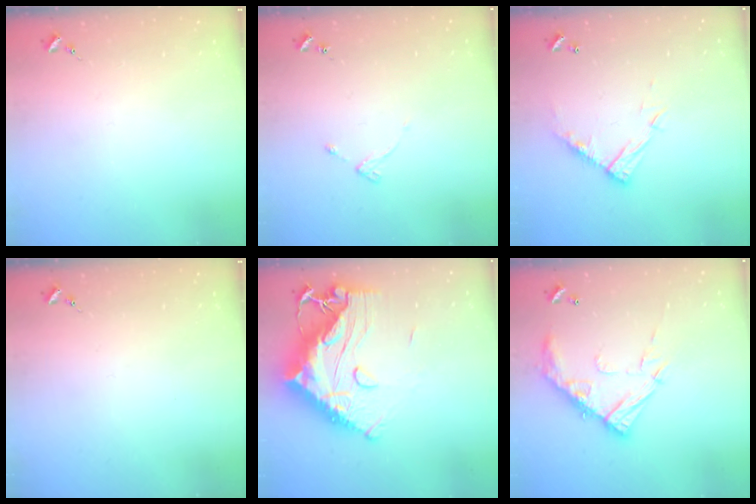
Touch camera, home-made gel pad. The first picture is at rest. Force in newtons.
{"total": 4.3, "press": 4.2, "slide": 0.6}
{"total": 11.4, "press": 11.4, "slide": 0.7}
{"total": 0.0}
{"total": 22.9, "press": 22.7, "slide": 2.4}
{"total": 15.6, "press": 15.5, "slide": 1.2}